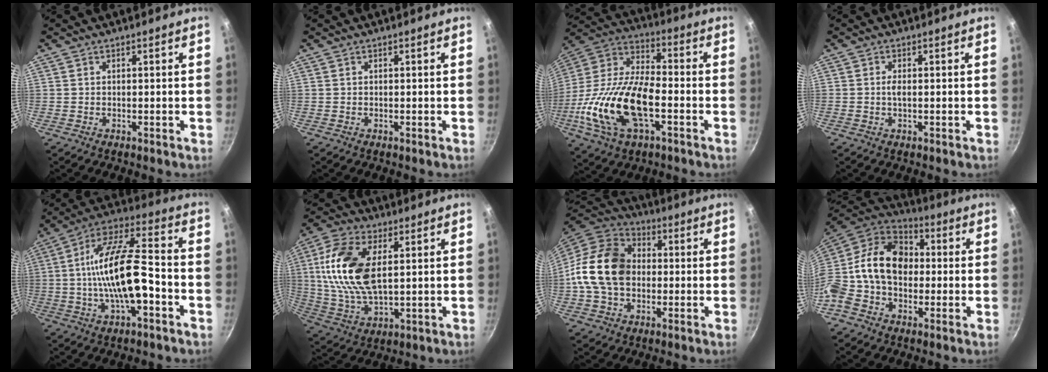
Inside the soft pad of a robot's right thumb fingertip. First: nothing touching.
{"total": 0.0}
{"total": 22.6, "force": [-5.9, 11.3, 18.7], "torque": [-0.355, 0.034, -0.121]}
{"total": 1.1, "force": [0.0, 0.4, 1.1], "torque": [-0.022, 0.001, -0.001]}
{"total": 17.8, "force": [-3.4, 6.5, 16.3], "torque": [-0.284, 0.040, -0.069]}
{"total": 16.6, "force": [3.5, 8.9, 13.6], "torque": [-0.262, -0.001, 0.067]}
{"total": 17.2, "force": [-0.4, 12.9, 11.4], "torque": [-0.183, 0.030, -0.023]}
{"total": 17.3, "force": [0.1, 13.0, 11.4], "torque": [-0.175, 0.042, -0.019]}